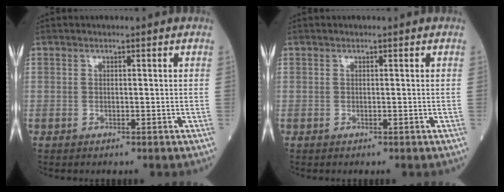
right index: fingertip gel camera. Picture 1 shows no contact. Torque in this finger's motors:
{"motor_torque": [0.05, 0.02, -0.09, 0.01]}